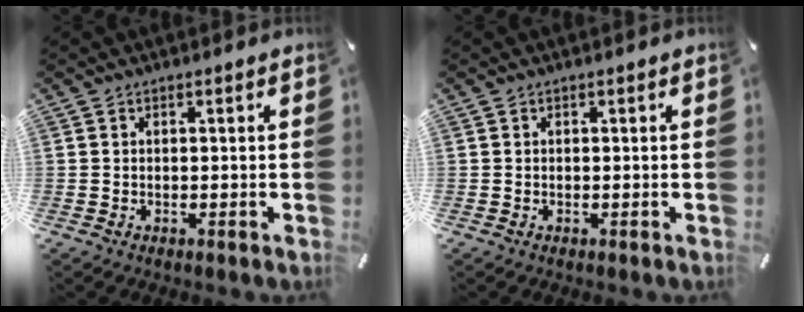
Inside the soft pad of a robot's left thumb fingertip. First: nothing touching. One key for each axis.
{"total": 0.0}